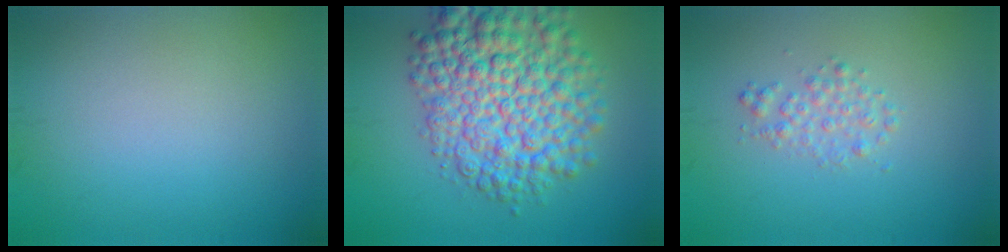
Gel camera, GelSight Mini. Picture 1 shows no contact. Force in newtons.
{"total": 10.1, "press": 10.1, "slide": 0.3}
{"total": 1.7, "press": 1.7, "slide": 0.0}